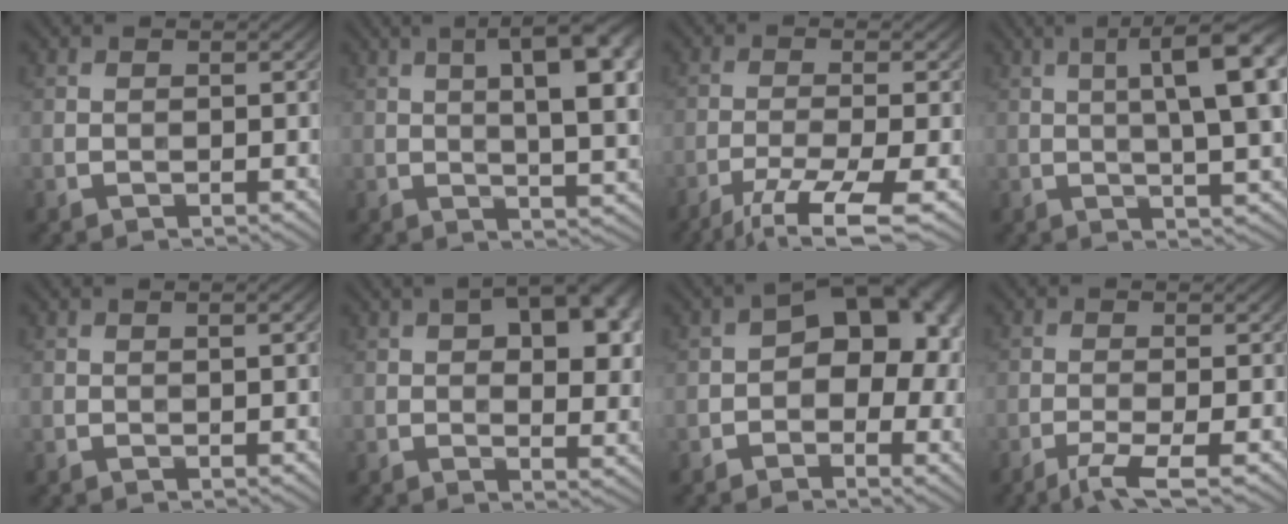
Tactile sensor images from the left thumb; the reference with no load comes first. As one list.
[{"total": 12.9, "force": [3.8, 3.9, 11.7], "torque": [-0.155, 0.020, 0.052]}, {"total": 8.2, "force": [-5.2, 1.5, 6.2], "torque": [-0.108, -0.007, -0.094]}, {"total": 10.7, "force": [2.5, 2.3, 10.1], "torque": [-0.146, 0.012, 0.036]}, {"total": 1.4, "force": [0.4, 0.2, 1.3], "torque": [-0.023, 0.004, 0.006]}, {"total": 14.4, "force": [5.2, 7.3, 11.3], "torque": [-0.145, 0.021, 0.062]}, {"total": 11.9, "force": [0.4, 7.8, 9.0], "torque": [-0.076, 0.025, -0.009]}, {"total": 3.6, "force": [-2.1, 0.5, 2.9], "torque": [-0.053, 0.000, -0.048]}]